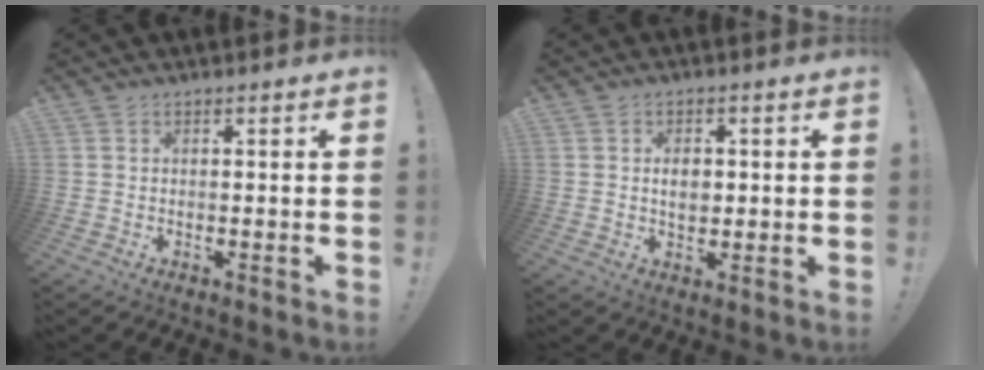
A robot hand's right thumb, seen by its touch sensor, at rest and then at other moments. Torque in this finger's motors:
{"motor_torque": [0.04, -0.05, 0.01, 0.32, 0.02]}